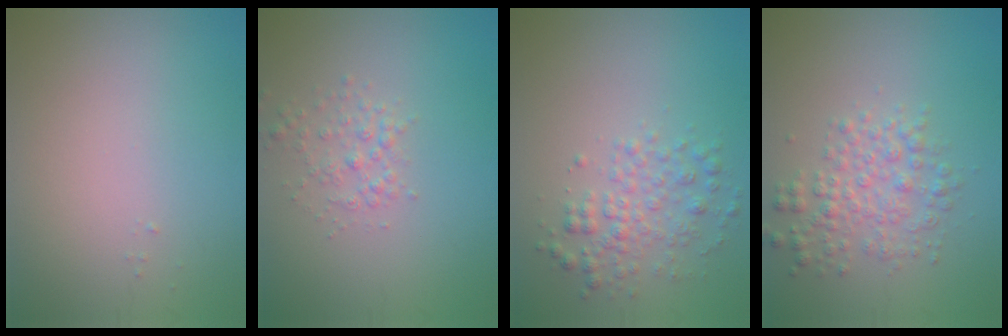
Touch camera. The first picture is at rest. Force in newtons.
{"total": 1.9, "press": 1.9, "slide": 0.1}
{"total": 2.9, "press": 2.9, "slide": 0.0}
{"total": 3.3, "press": 3.3, "slide": 0.1}